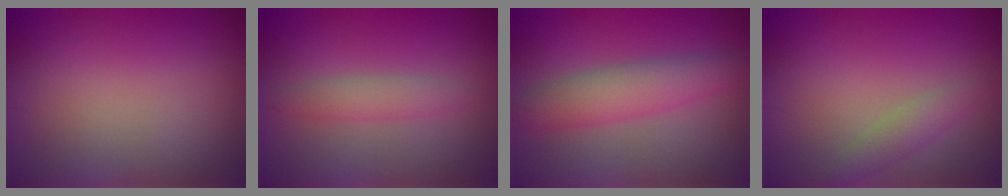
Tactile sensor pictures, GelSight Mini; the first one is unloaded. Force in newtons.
{"total": 2.0, "press": 2.0, "slide": 0.1}
{"total": 4.0, "press": 4.0, "slide": 0.2}
{"total": 1.8, "press": 1.8, "slide": 0.1}